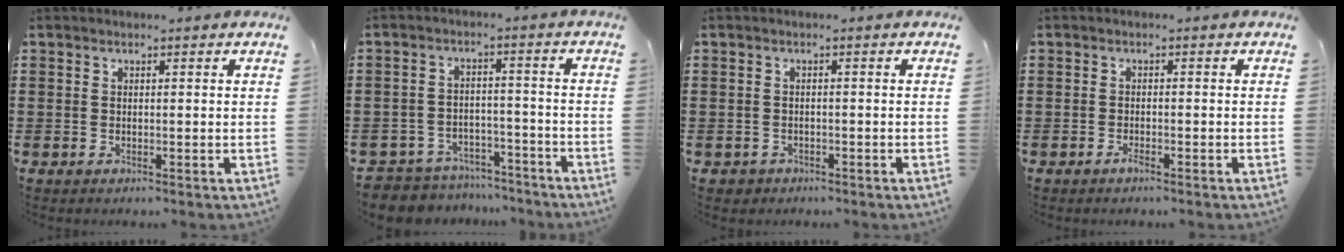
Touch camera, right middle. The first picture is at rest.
{"total": 5.5, "force": [-5.5, 1.0, 0.0], "torque": [-0.015, 0.009, -0.115]}
{"total": 1.0, "force": [-0.9, 0.5, -0.1], "torque": [-0.002, 0.001, -0.020]}
{"total": 2.2, "force": [-1.4, 0.4, 1.7], "torque": [-0.037, -0.005, -0.026]}